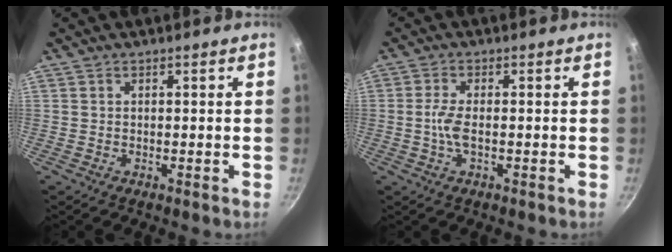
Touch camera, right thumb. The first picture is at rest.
{"total": 3.8, "force": [-0.6, 1.3, 3.5], "torque": [-0.083, 0.003, -0.019]}